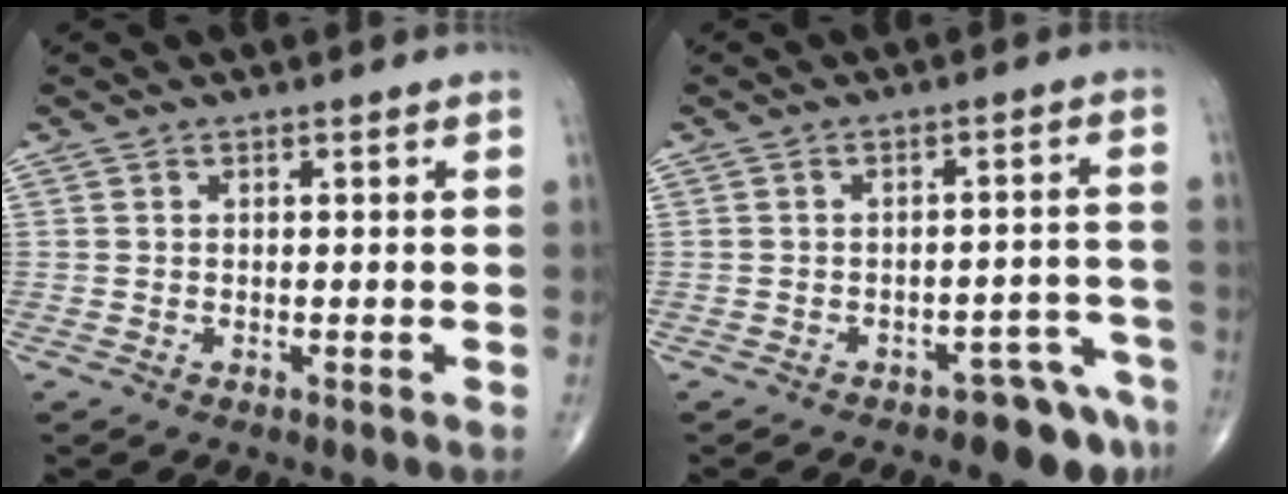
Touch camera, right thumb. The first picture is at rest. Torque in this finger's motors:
{"motor_torque": [1.31, 0.51, 0.04, -0.24, 0.01]}